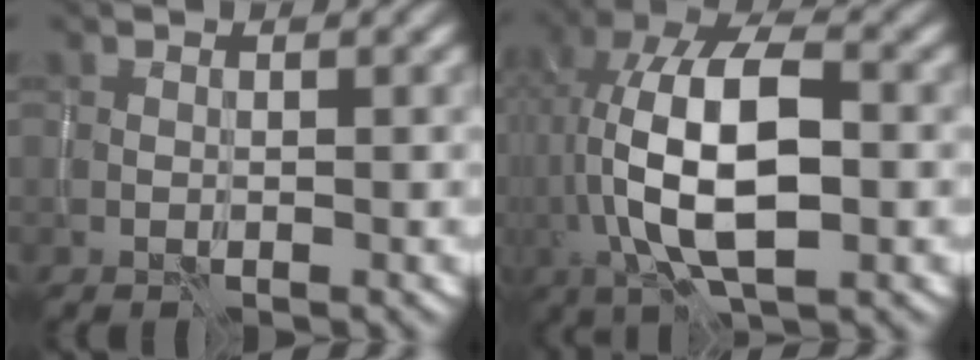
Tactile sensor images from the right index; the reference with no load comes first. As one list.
[{"total": 11.8, "force": [-0.2, 5.2, 10.6], "torque": [-0.196, 0.020, -0.013]}]